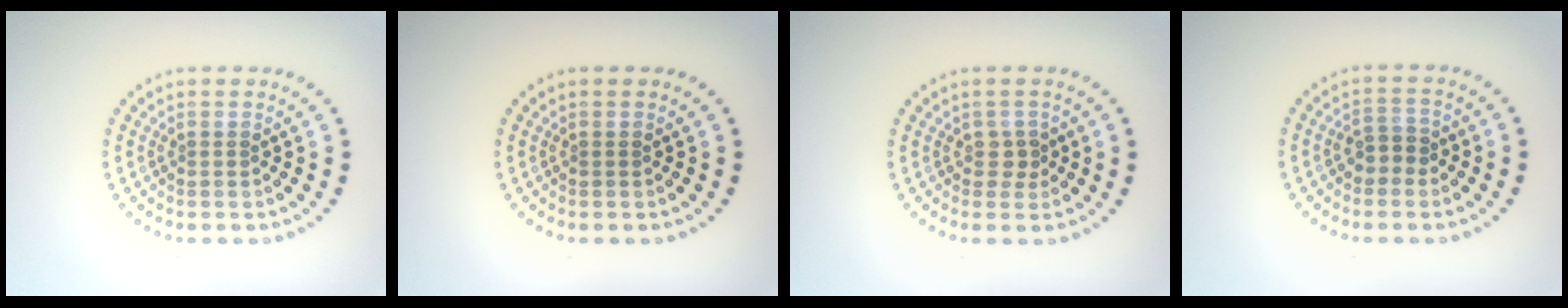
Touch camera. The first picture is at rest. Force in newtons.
{"total": 0.0}
{"total": 1.3, "press": 1.1, "slide": 0.7}
{"total": 2.0, "press": 1.9, "slide": 0.6}